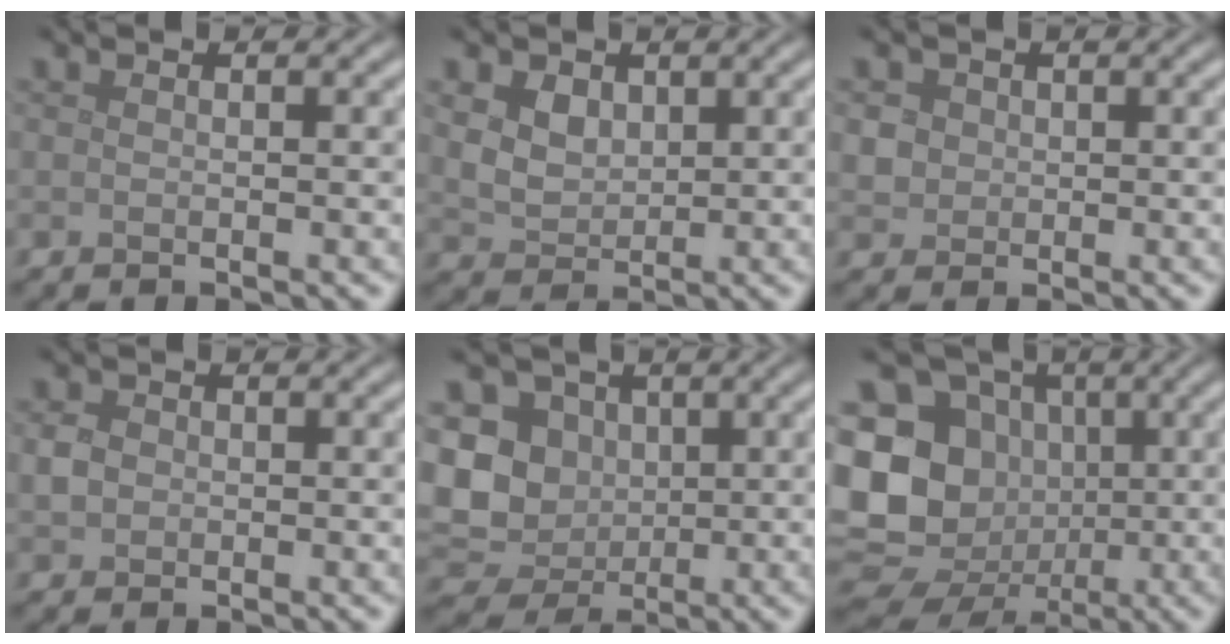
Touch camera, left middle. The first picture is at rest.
{"total": 4.1, "force": [1.9, 2.9, 2.2], "torque": [-0.057, 0.008, 0.038]}
{"total": 1.7, "force": [0.3, 1.6, 0.5], "torque": [-0.012, 0.000, 0.013]}
{"total": 1.6, "force": [0.0, 1.5, 0.7], "torque": [-0.014, 0.000, -0.004]}
{"total": 8.7, "force": [0.6, 7.4, 4.5], "torque": [-0.088, -0.007, -0.004]}
{"total": 16.5, "force": [-1.6, 14.9, 6.9], "torque": [-0.163, 0.004, -0.053]}